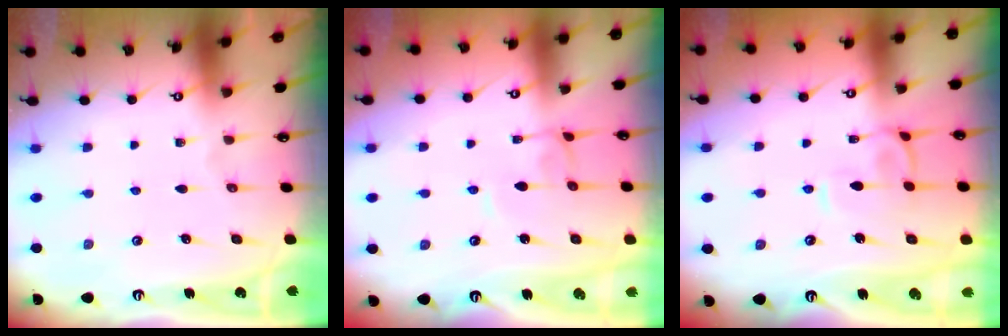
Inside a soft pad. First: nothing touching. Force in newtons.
{"total": 2.1, "press": 2.1, "slide": 0.1}
{"total": 0.7, "press": 0.2, "slide": 0.7}